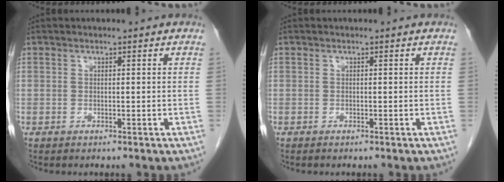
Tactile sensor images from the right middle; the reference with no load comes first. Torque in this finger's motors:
{"motor_torque": [-0.27, -0.03, -0.02, -0.01]}